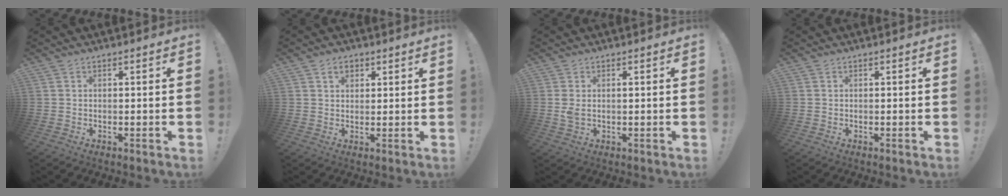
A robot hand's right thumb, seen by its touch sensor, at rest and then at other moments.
{"total": 3.2, "force": [1.7, 2.1, 1.7], "torque": [-0.024, -0.002, 0.030]}
{"total": 2.0, "force": [0.5, 1.0, 1.6], "torque": [-0.032, 0.003, 0.008]}
{"total": 0.0}